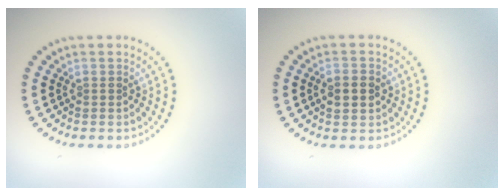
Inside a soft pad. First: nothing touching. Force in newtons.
{"total": 3.1, "press": 3.1, "slide": 0.0}